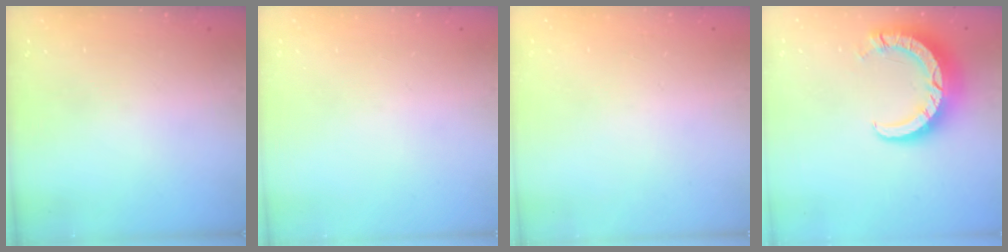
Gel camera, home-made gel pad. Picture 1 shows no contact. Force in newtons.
{"total": 0.0}
{"total": 2.5, "press": 2.5, "slide": 0.2}
{"total": 9.9, "press": 9.8, "slide": 1.0}